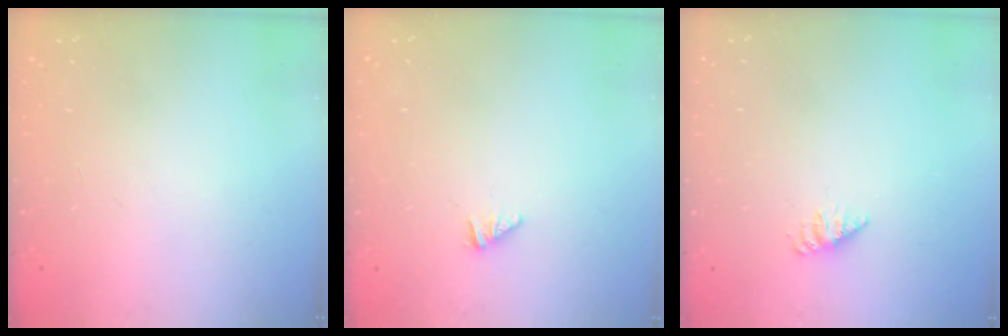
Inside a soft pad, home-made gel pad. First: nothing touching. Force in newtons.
{"total": 0.8, "press": 0.8, "slide": 0.2}
{"total": 2.6, "press": 2.6, "slide": 0.4}